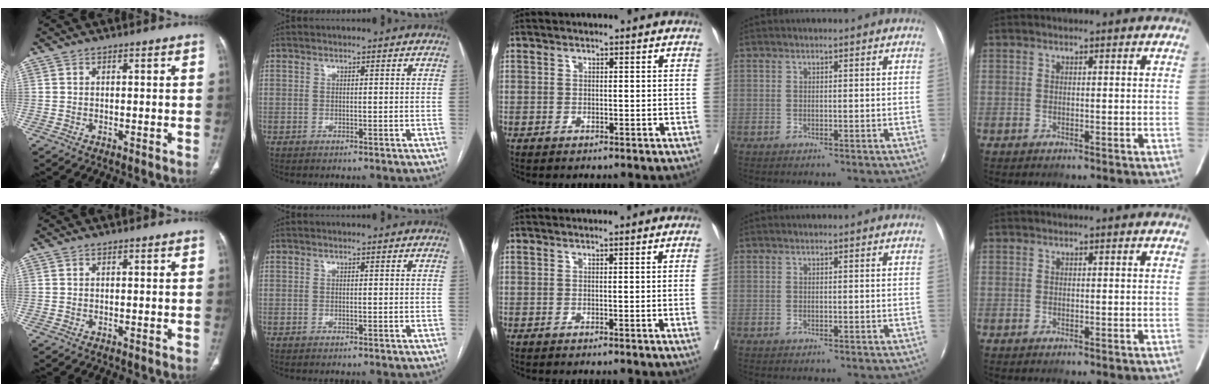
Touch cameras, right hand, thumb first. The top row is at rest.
{"middle": {"total": 1.9, "force": [-0.2, -0.9, 1.6], "torque": [-0.023, -0.003, 0.001]}}